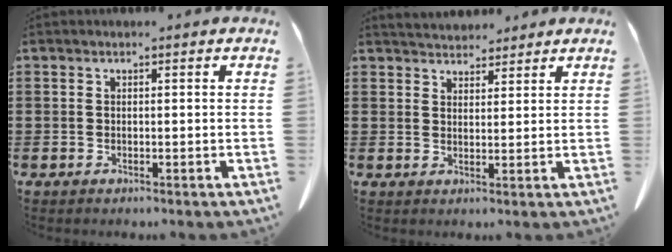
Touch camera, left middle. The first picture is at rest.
{"total": 3.5, "force": [3.4, 0.7, 0.1], "torque": [-0.002, -0.014, 0.063]}